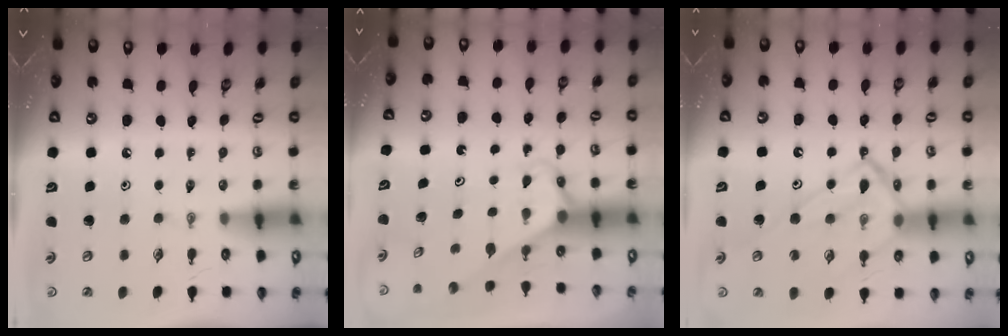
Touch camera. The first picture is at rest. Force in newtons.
{"total": 2.8, "press": 2.8, "slide": 0.1}
{"total": 17.6, "press": 17.5, "slide": 1.4}